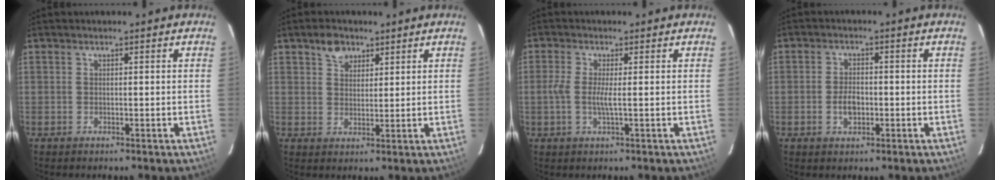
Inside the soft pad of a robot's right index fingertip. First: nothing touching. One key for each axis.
{"total": 4.2, "fx": 2.7, "fy": 2.8, "fz": 1.6, "tx": -0.021, "ty": 0.008, "tz": 0.049}
{"total": 3.3, "fx": -0.4, "fy": 0.0, "fz": 3.3, "tx": -0.072, "ty": -0.003, "tz": -0.013}
{"total": 3.8, "fx": -0.9, "fy": 2.3, "fz": 2.8, "tx": -0.054, "ty": 0.002, "tz": -0.014}